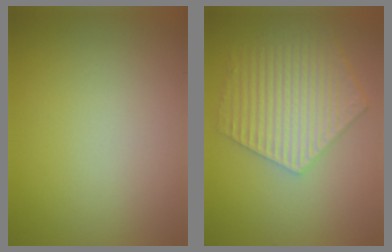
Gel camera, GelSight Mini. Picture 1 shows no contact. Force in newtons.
{"total": 6.4, "press": 4.9, "slide": 4.2}